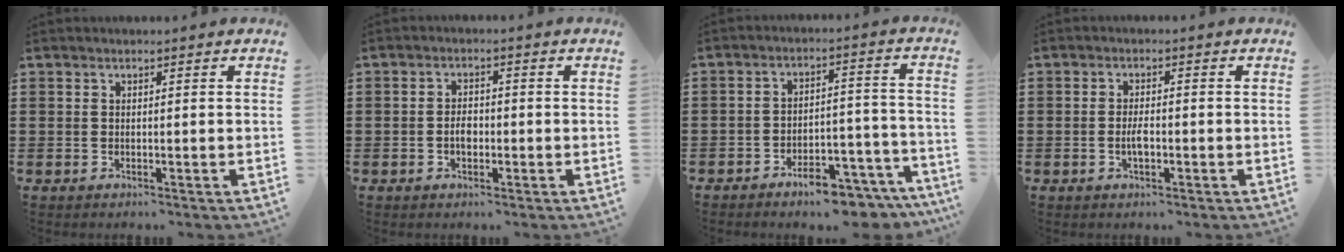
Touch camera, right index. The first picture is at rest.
{"total": 2.6, "force": [-0.5, 1.5, 2.0], "torque": [-0.031, 0.000, -0.012]}
{"total": 6.8, "force": [-6.3, 1.2, 2.3], "torque": [-0.030, 0.022, -0.117]}
{"total": 2.8, "force": [-0.8, 1.0, 2.5], "torque": [-0.054, -0.001, -0.016]}